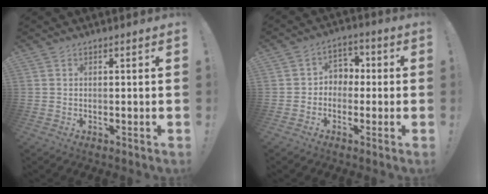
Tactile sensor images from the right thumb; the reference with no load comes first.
{"total": 5.1, "force": [-1.4, 4.7, 1.5], "torque": [-0.028, 0.021, -0.022]}